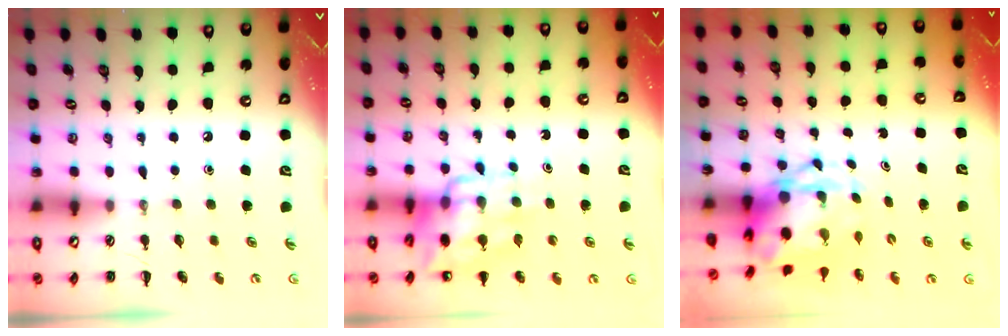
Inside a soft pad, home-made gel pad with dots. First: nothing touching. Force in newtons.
{"total": 11.9, "press": 11.4, "slide": 3.2}
{"total": 4.4, "press": 4.1, "slide": 1.4}